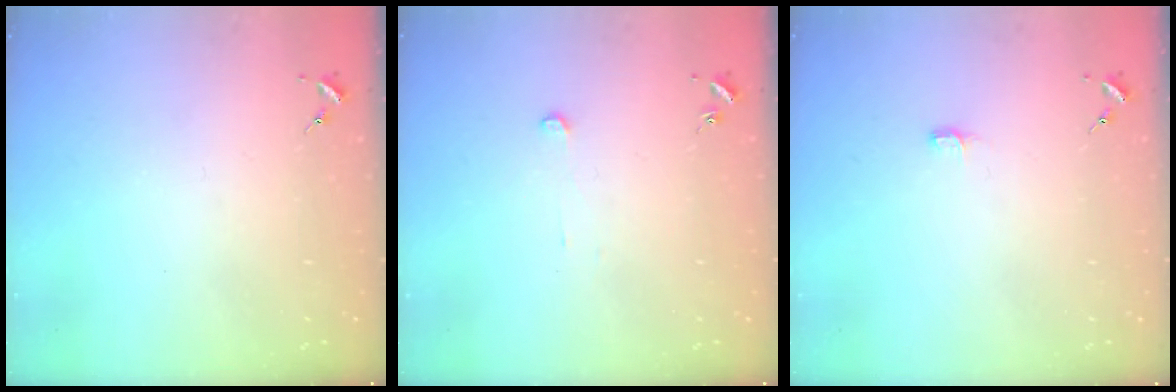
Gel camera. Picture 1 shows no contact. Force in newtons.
{"total": 2.6, "press": 2.6, "slide": 0.2}
{"total": 3.3, "press": 3.3, "slide": 0.3}